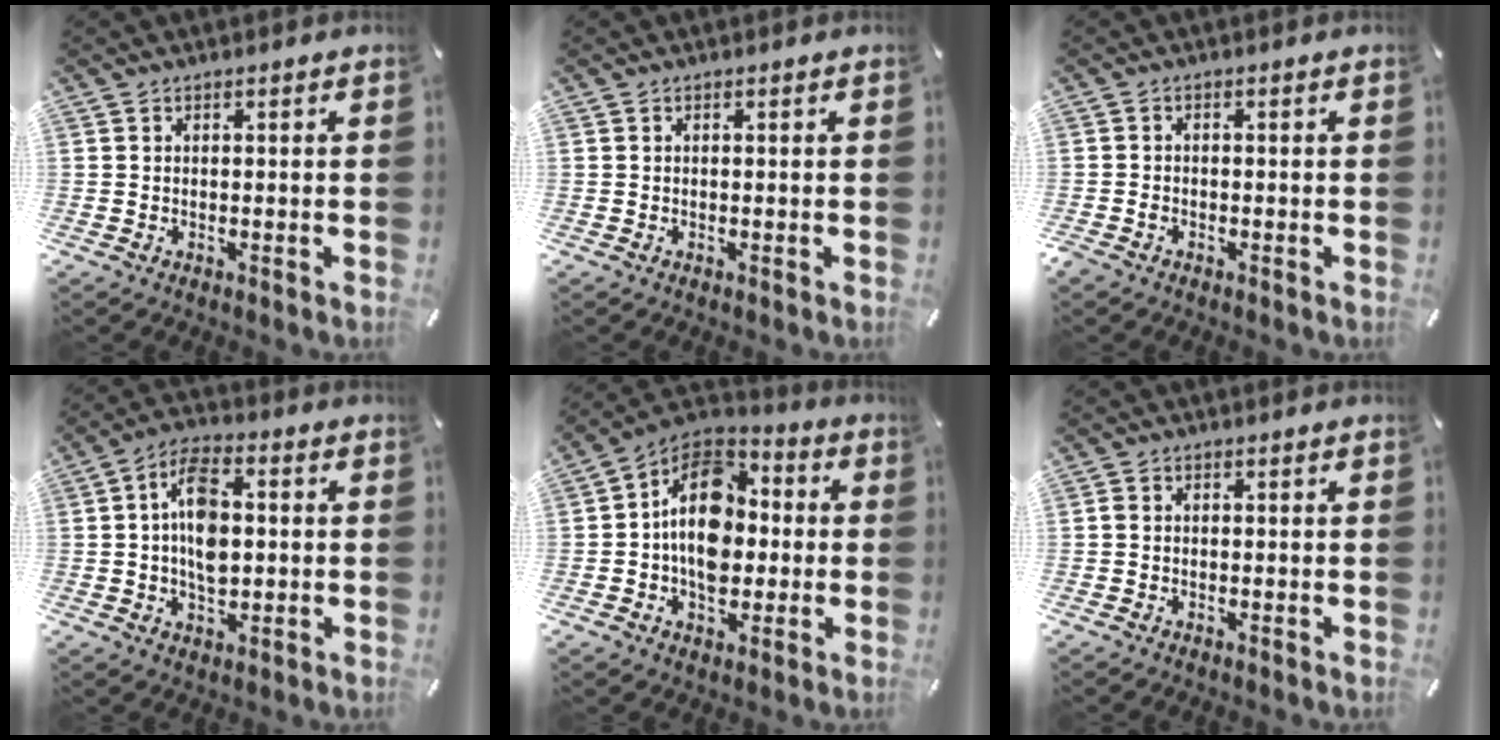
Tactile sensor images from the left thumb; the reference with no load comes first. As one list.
[{"total": 0.0}, {"total": 1.4, "force": [-1.1, 0.8, 0.6], "torque": [-0.011, 0.002, -0.022]}, {"total": 10.3, "force": [0.2, 6.5, 8.0], "torque": [-0.144, 0.005, 0.000]}, {"total": 15.5, "force": [-0.7, 11.6, 10.3], "torque": [-0.174, 0.010, -0.014]}, {"total": 0.9, "force": [-0.3, 0.7, 0.5], "torque": [-0.009, 0.003, -0.006]}]